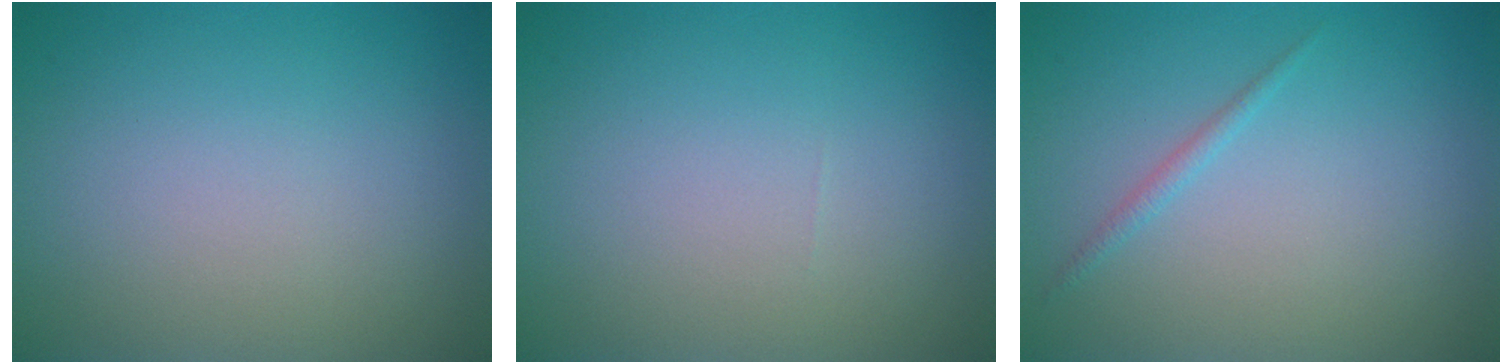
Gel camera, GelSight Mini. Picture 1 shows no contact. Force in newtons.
{"total": 0.0}
{"total": 0.8, "press": 0.8, "slide": 0.1}